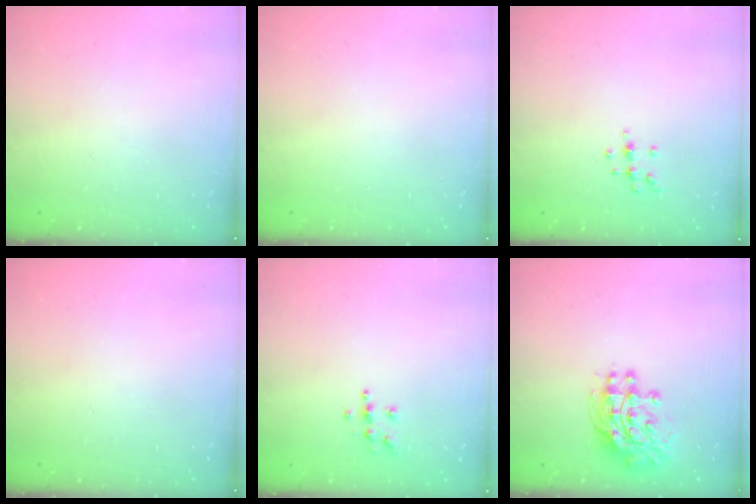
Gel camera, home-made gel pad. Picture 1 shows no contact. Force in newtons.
{"total": 0.0}
{"total": 7.0, "press": 7.0, "slide": 0.6}
{"total": 0.0}
{"total": 6.2, "press": 6.1, "slide": 0.6}
{"total": 12.5, "press": 12.4, "slide": 1.0}